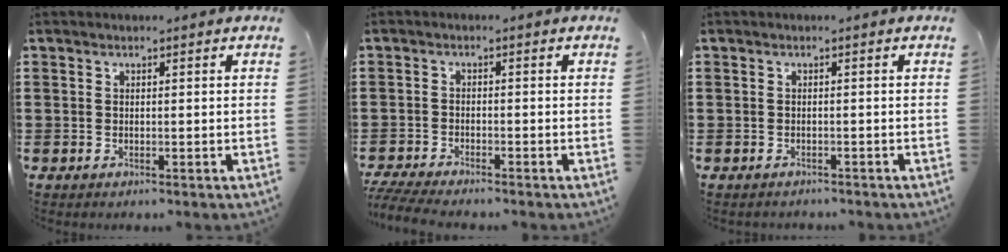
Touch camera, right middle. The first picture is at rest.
{"total": 3.2, "force": [-3.1, 0.1, 1.0], "torque": [-0.030, -0.008, -0.067]}
{"total": 0.7, "force": [-0.7, 0.1, -0.1], "torque": [0.001, 0.003, -0.016]}